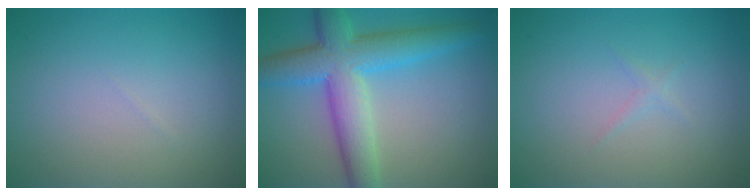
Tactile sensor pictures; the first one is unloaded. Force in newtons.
{"total": 7.7, "press": 7.7, "slide": 0.2}
{"total": 0.6, "press": 0.6, "slide": 0.1}